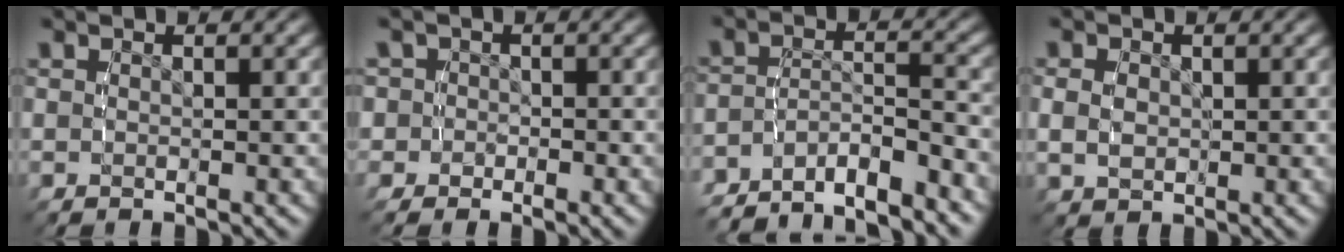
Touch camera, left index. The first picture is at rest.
{"total": 3.1, "force": [-0.7, 3.0, 0.1], "torque": [-0.015, -0.003, -0.020]}
{"total": 7.8, "force": [-7.1, 2.6, 2.1], "torque": [-0.034, -0.025, -0.110]}
{"total": 2.6, "force": [0.4, 2.1, 1.5], "torque": [-0.032, -0.009, 0.017]}